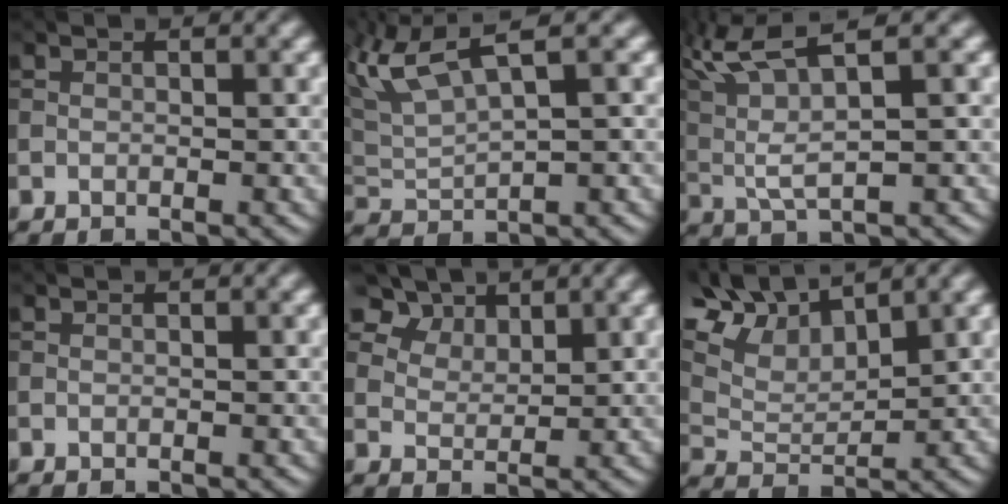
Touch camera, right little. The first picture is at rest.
{"total": 4.9, "force": [2.5, 1.0, 4.1], "torque": [-0.113, 0.024, 0.066]}
{"total": 5.8, "force": [3.0, 0.9, 4.8], "torque": [-0.121, 0.019, 0.079]}
{"total": 0.0}
{"total": 5.8, "force": [4.4, 3.0, 2.2], "torque": [-0.071, -0.001, 0.089]}
{"total": 7.8, "force": [6.2, 2.2, 4.3], "torque": [-0.115, 0.021, 0.120]}